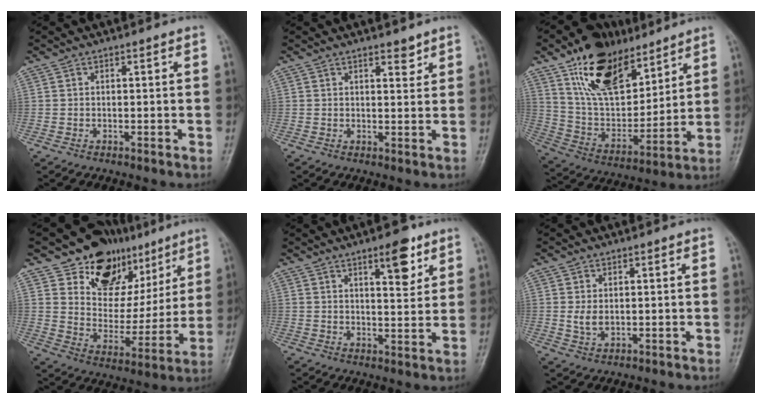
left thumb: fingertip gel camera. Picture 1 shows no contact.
{"total": 2.4, "force": [1.9, 1.0, 1.2], "torque": [-0.006, -0.013, 0.028]}
{"total": 20.5, "force": [12.8, 11.0, 11.8], "torque": [-0.150, -0.061, 0.240]}
{"total": 18.1, "force": [11.0, 11.9, 8.0], "torque": [-0.055, -0.050, 0.185]}
{"total": 7.2, "force": [4.3, 2.5, 5.2], "torque": [-0.058, -0.026, 0.061]}
{"total": 2.8, "force": [0.5, 1.9, 2.1], "torque": [-0.035, -0.005, 0.016]}